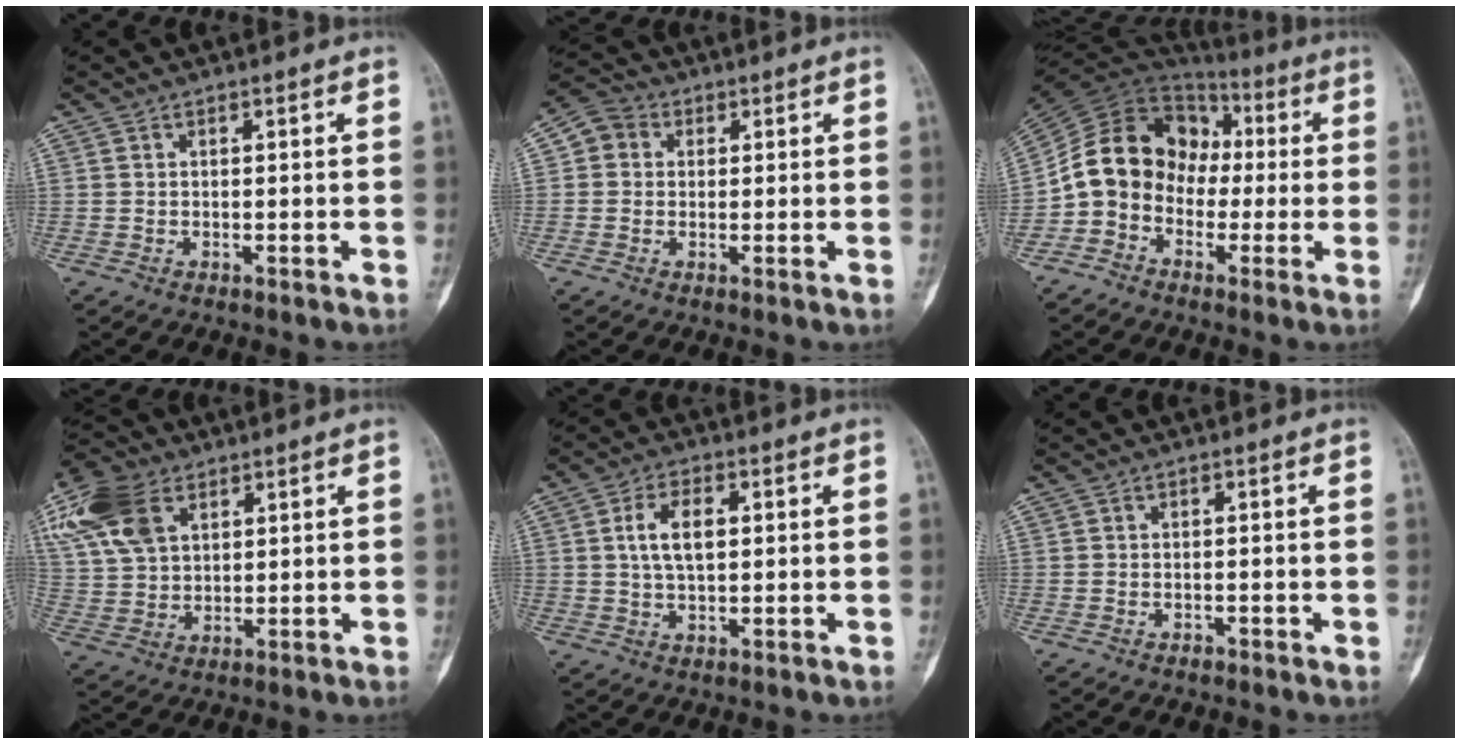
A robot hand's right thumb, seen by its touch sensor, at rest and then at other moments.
{"total": 4.7, "force": [0.8, 4.2, 1.9], "torque": [-0.015, 0.010, 0.006]}
{"total": 14.0, "force": [-1.6, 11.7, 7.5], "torque": [-0.109, 0.053, -0.038]}
{"total": 14.6, "force": [6.7, 9.3, 9.1], "torque": [-0.191, -0.003, 0.133]}
{"total": 6.8, "force": [1.3, 3.6, 5.6], "torque": [-0.098, 0.002, 0.024]}
{"total": 0.8, "force": [-0.5, 0.4, 0.4], "torque": [-0.007, 0.002, -0.008]}